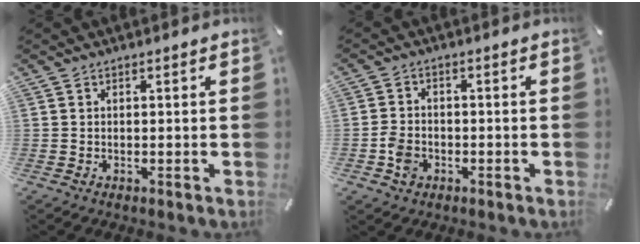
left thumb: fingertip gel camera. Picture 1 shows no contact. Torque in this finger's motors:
{"motor_torque": [-0.21, 0.30, 0.35, 0.33, 0.10]}